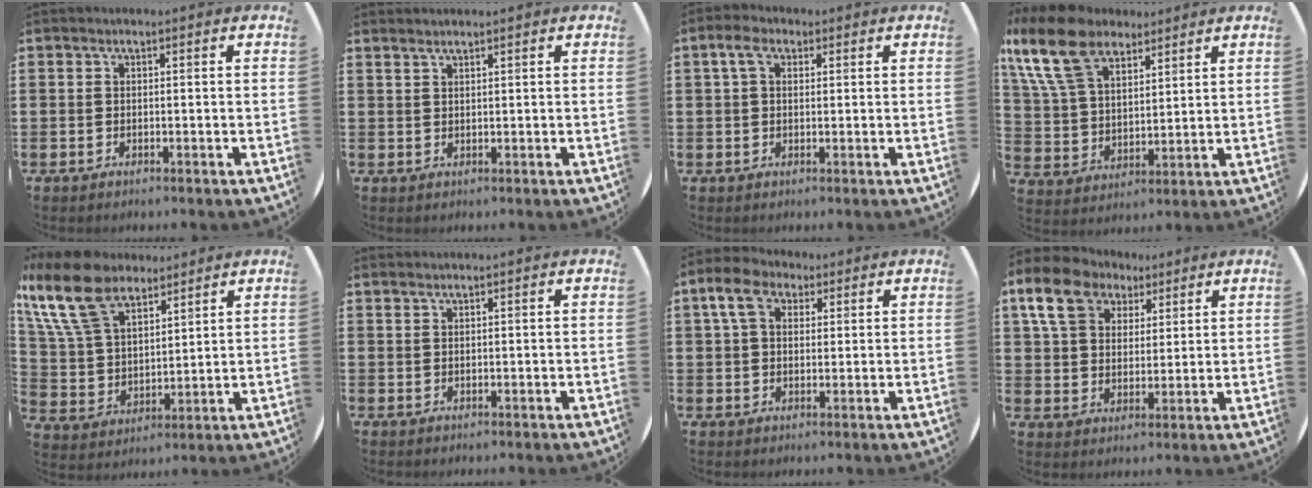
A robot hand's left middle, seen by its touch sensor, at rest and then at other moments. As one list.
[{"total": 1.0, "force": [0.9, 0.0, -0.1], "torque": [0.000, 0.001, 0.019]}, {"total": 3.2, "force": [1.7, 1.9, 1.9], "torque": [-0.034, 0.008, 0.029]}, {"total": 12.9, "force": [9.1, 6.2, 6.8], "torque": [-0.168, -0.006, 0.172]}, {"total": 13.9, "force": [10.0, 6.3, 7.3], "torque": [-0.187, -0.022, 0.187]}, {"total": 0.7, "force": [0.7, -0.1, -0.1], "torque": [0.001, 0.002, 0.014]}, {"total": 5.8, "force": [3.4, 3.9, 2.7], "torque": [-0.062, 0.014, 0.061]}, {"total": 9.3, "force": [6.3, 5.9, 3.4], "torque": [-0.083, 0.001, 0.115]}]